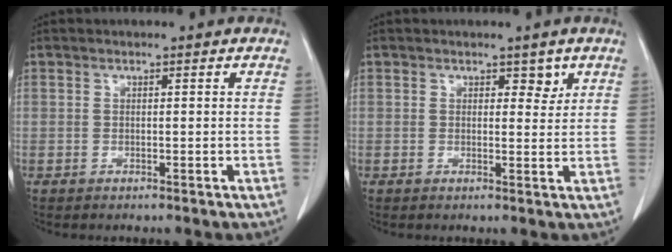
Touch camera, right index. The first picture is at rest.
{"total": 2.0, "force": [1.2, 1.3, 1.0], "torque": [-0.007, -0.004, 0.016]}